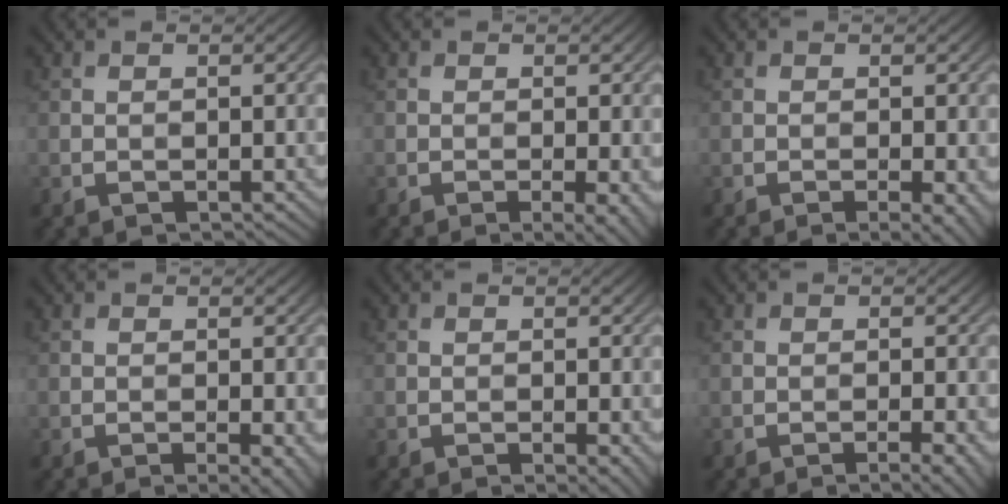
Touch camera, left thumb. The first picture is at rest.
{"total": 2.7, "force": [-1.0, 0.5, 2.5], "torque": [-0.037, 0.000, -0.016]}
{"total": 2.4, "force": [-0.9, 0.4, 2.2], "torque": [-0.032, 0.001, -0.016]}
{"total": 2.1, "force": [-0.8, 0.3, 1.9], "torque": [-0.029, -0.001, -0.013]}
{"total": 1.3, "force": [-0.4, 0.2, 1.2], "torque": [-0.019, -0.004, -0.008]}
{"total": 2.6, "force": [-1.4, 0.4, 2.2], "torque": [-0.029, 0.005, -0.022]}